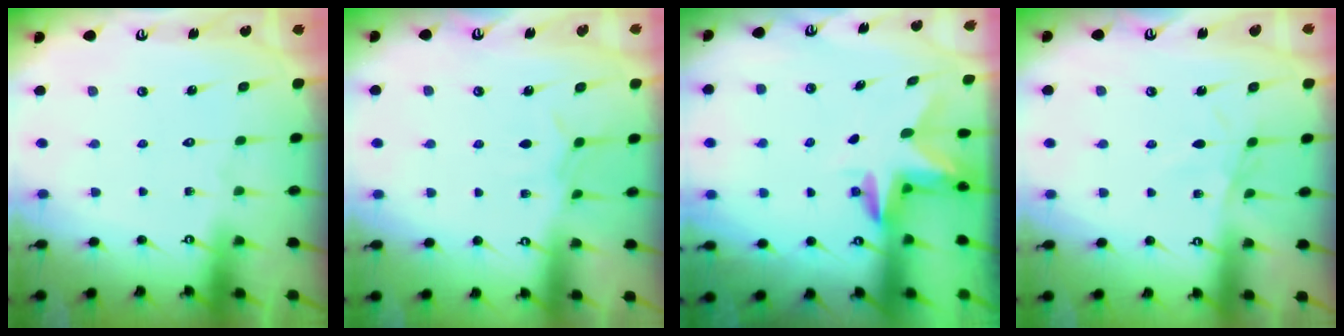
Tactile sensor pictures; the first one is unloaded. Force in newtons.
{"total": 3.9, "press": 3.8, "slide": 0.6}
{"total": 3.1, "press": 3.1, "slide": 0.3}
{"total": 2.5, "press": 2.5, "slide": 0.6}